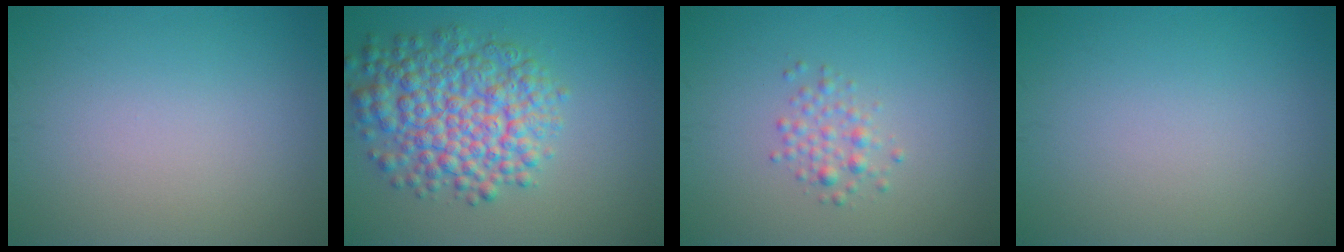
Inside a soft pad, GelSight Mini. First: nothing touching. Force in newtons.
{"total": 7.6, "press": 7.6, "slide": 0.2}
{"total": 1.7, "press": 1.7, "slide": 0.1}
{"total": 0.0}